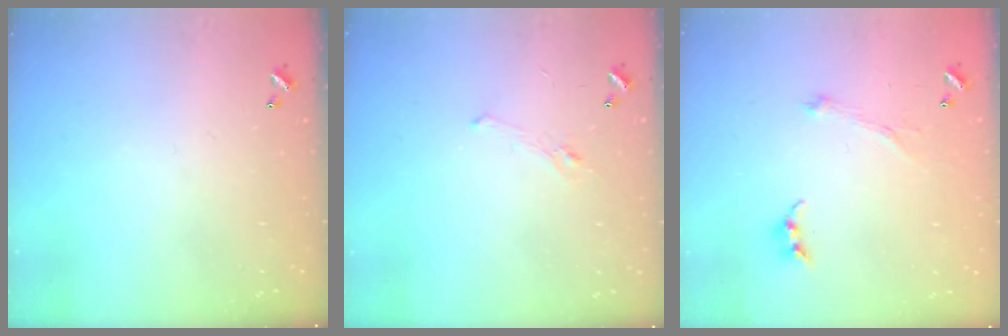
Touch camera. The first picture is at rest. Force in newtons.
{"total": 1.2, "press": 0.8, "slide": 0.9}
{"total": 2.1, "press": 2.0, "slide": 0.7}